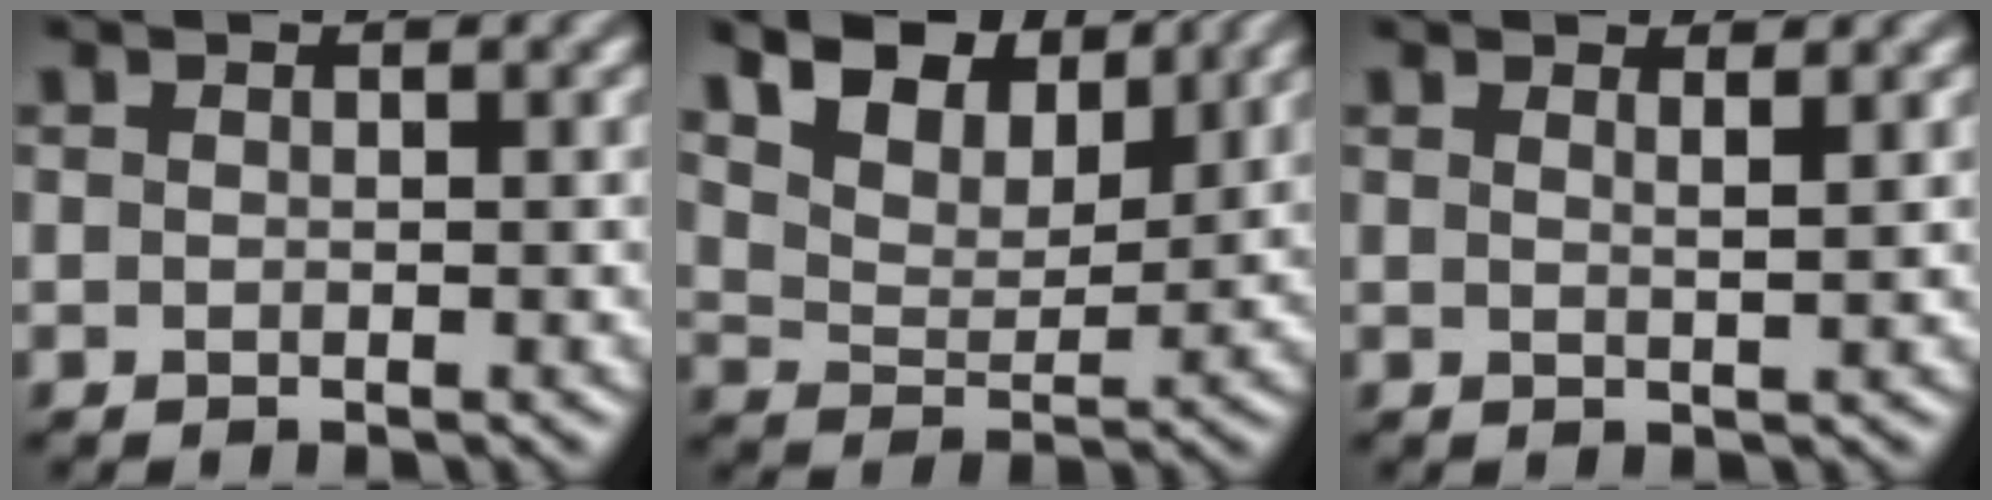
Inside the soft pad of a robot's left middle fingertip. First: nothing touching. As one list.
[{"total": 8.8, "force": [6.8, 4.0, 3.8], "torque": [-0.090, 0.002, 0.118]}, {"total": 1.5, "force": [1.1, 0.4, 0.9], "torque": [-0.007, 0.009, 0.005]}]